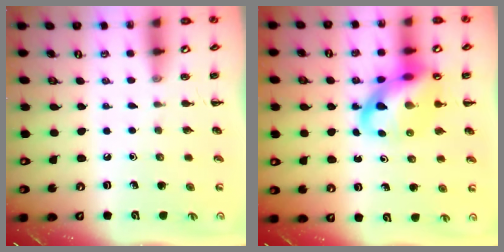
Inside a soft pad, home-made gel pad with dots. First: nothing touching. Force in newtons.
{"total": 15.2, "press": 14.7, "slide": 3.9}